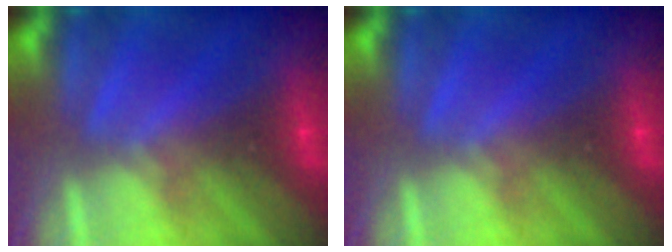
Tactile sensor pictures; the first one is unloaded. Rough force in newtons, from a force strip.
{"total": 0.0}